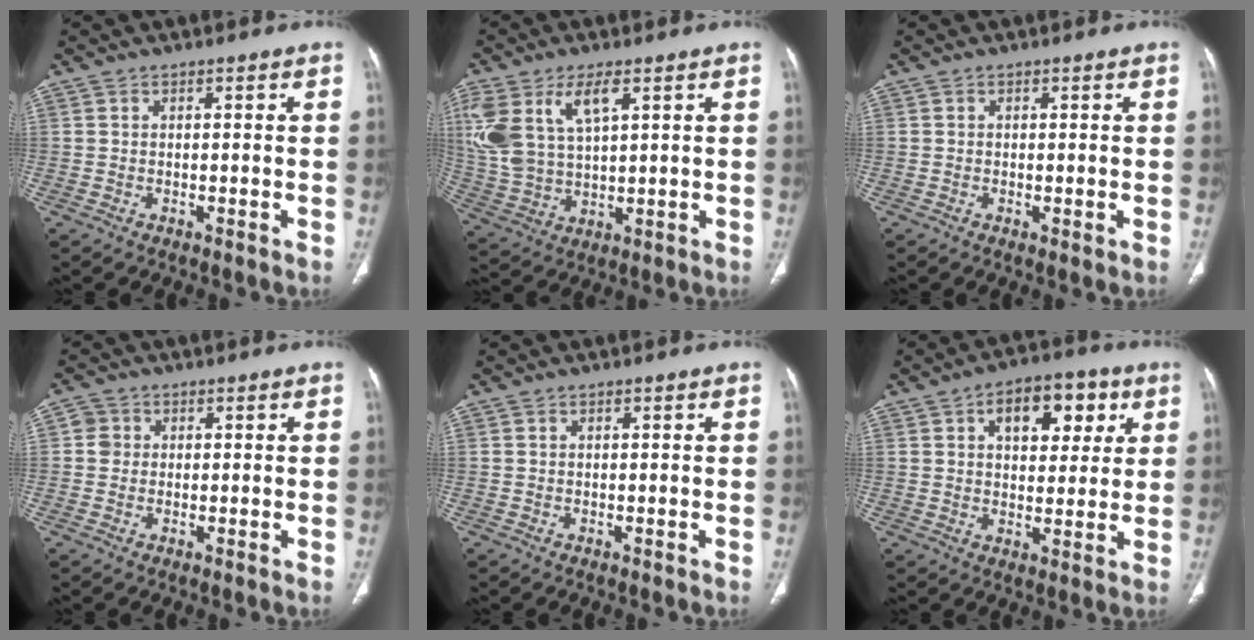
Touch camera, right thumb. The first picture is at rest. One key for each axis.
{"total": 15.1, "fx": 6.2, "fy": 7.7, "fz": 11.4, "tx": -0.256, "ty": -0.010, "tz": 0.131}
{"total": 0.6, "fx": -0.1, "fy": 0.1, "fz": 0.6, "tx": -0.012, "ty": -0.005, "tz": -0.002}
{"total": 2.7, "fx": 0.4, "fy": 2.6, "fz": 0.5, "tx": 0.009, "ty": 0.004, "tz": 0.003}
{"total": 0.0}
{"total": 12.2, "fx": 4.7, "fy": 7.1, "fz": 8.7, "tx": -0.082, "ty": 0.000, "tz": 0.068}